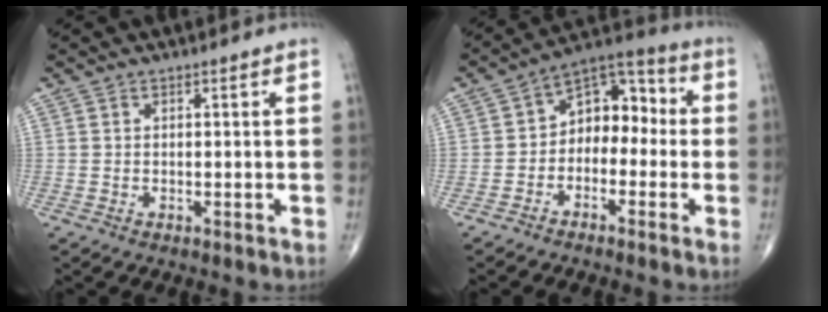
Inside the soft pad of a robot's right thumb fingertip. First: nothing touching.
{"total": 9.8, "force": [-1.2, 6.9, 6.9], "torque": [-0.063, 0.048, -0.040]}